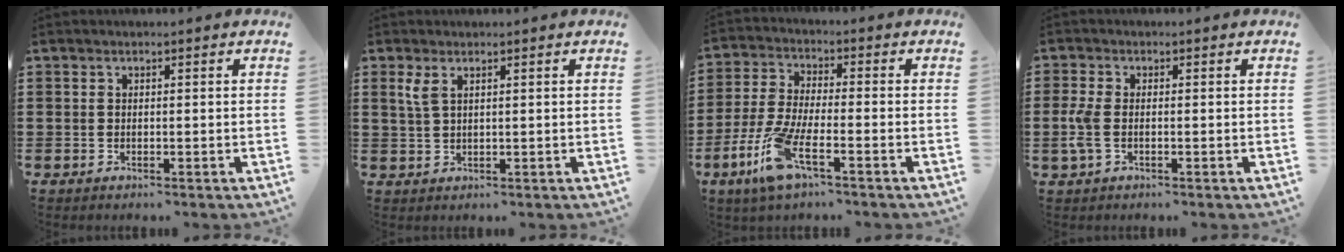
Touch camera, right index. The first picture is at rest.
{"total": 2.3, "force": [1.3, 0.7, 1.8], "torque": [-0.038, 0.004, 0.022]}
{"total": 9.3, "force": [-5.1, 2.1, 7.6], "torque": [-0.190, -0.022, -0.101]}
{"total": 3.4, "force": [-0.7, 1.5, 3.0], "torque": [-0.083, -0.008, -0.020]}